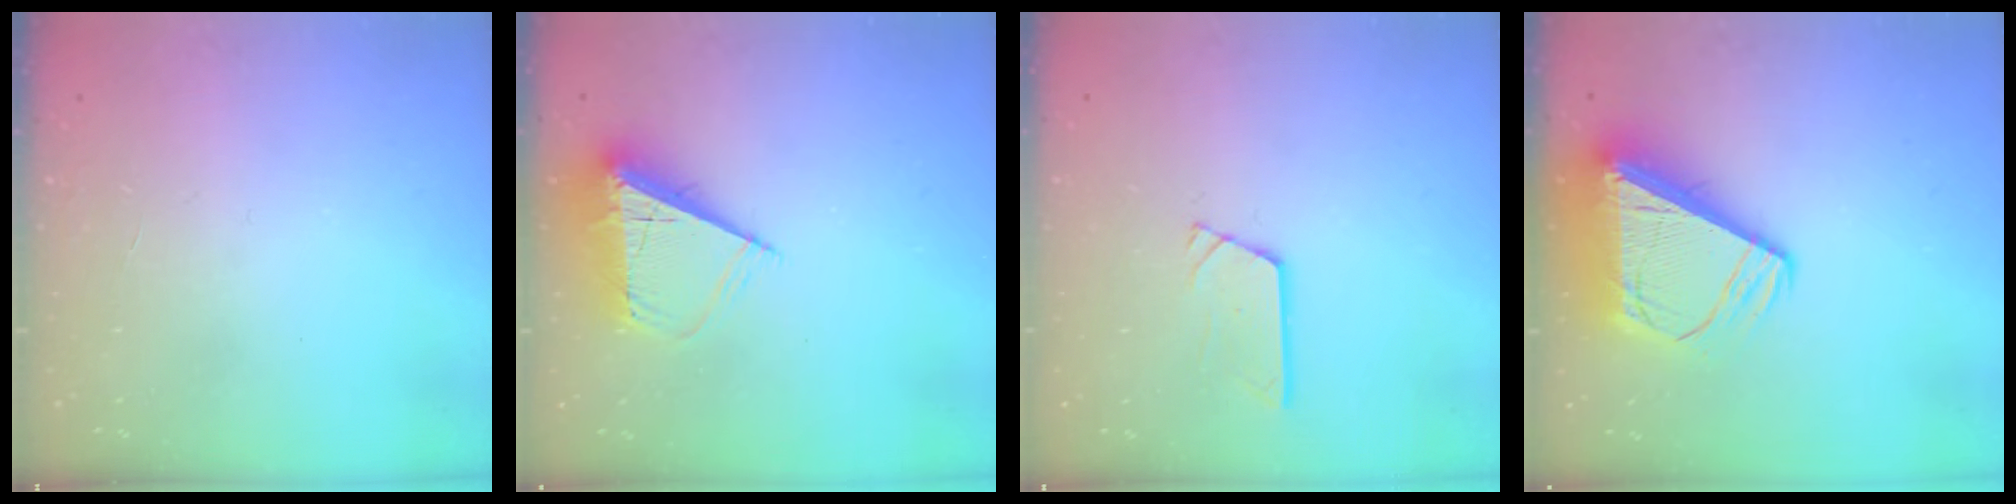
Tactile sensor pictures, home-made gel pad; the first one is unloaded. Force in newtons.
{"total": 11.1, "press": 11.1, "slide": 0.8}
{"total": 3.2, "press": 3.2, "slide": 0.3}
{"total": 14.3, "press": 14.2, "slide": 1.5}